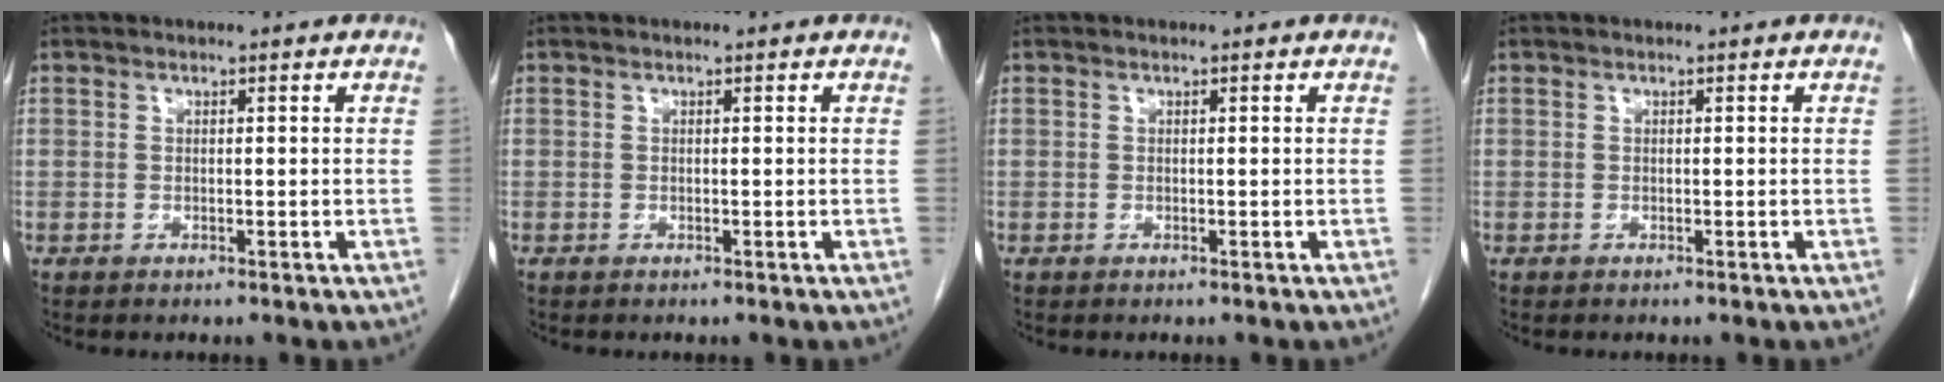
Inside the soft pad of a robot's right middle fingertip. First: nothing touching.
{"total": 0.0}
{"total": 0.0}
{"total": 0.0}